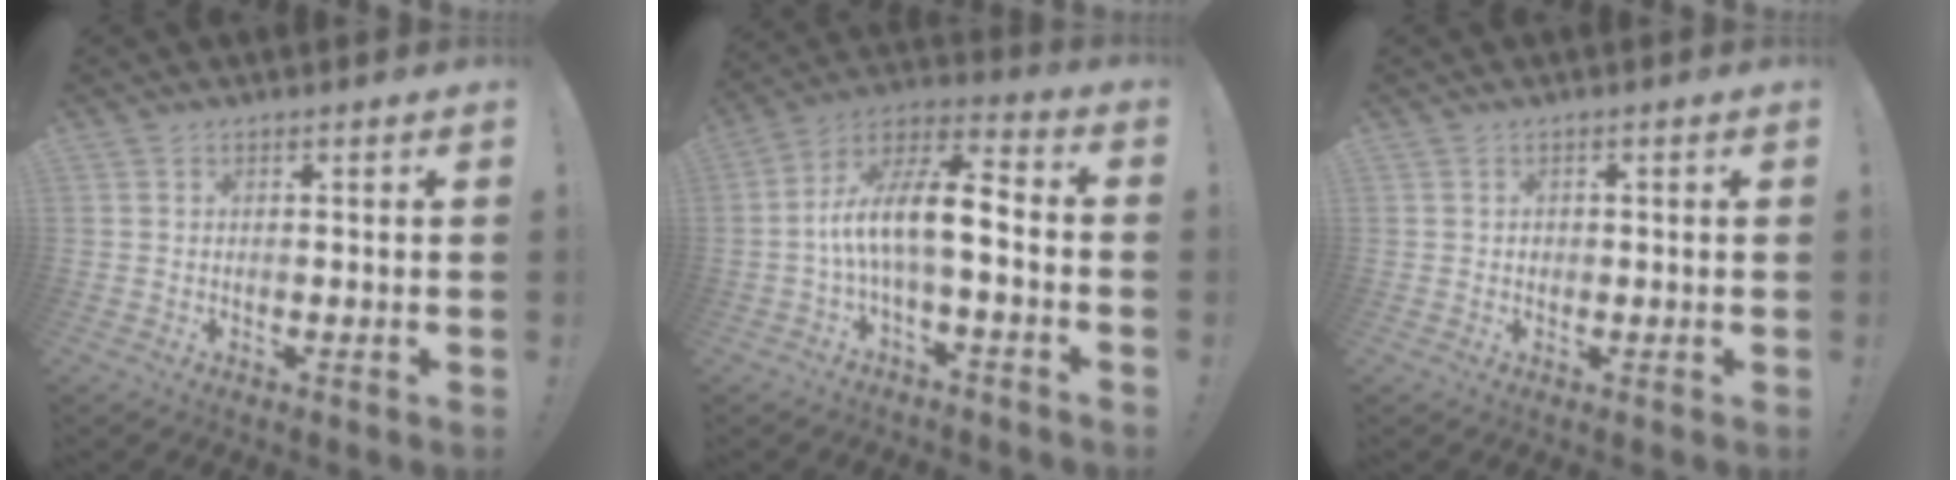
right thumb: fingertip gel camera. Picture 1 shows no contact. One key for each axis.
{"total": 14.0, "fx": -1.5, "fy": 4.9, "fz": 13.1, "tx": -0.245, "ty": 0.010, "tz": -0.026}
{"total": 1.0, "fx": 0.3, "fy": 0.9, "fz": 0.2, "tx": 0.001, "ty": 0.001, "tz": 0.004}